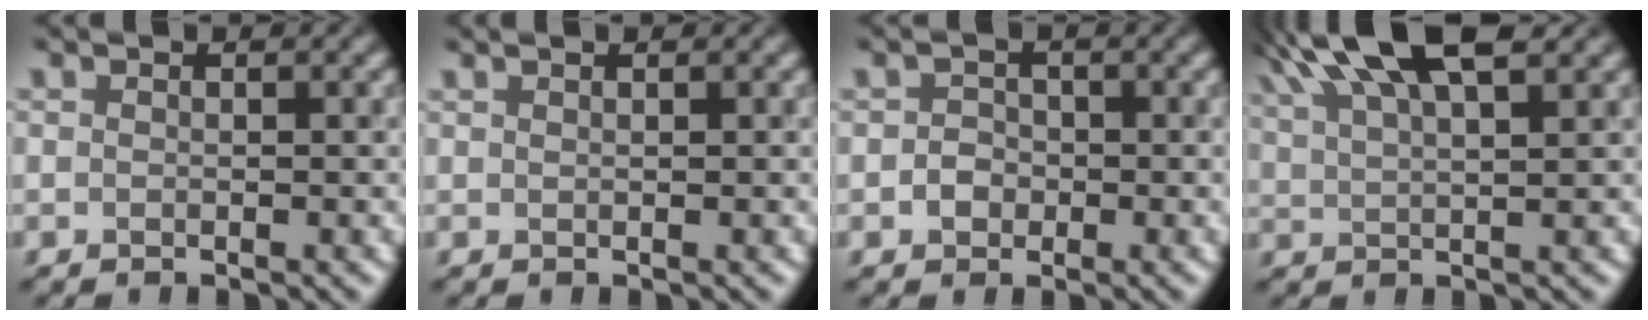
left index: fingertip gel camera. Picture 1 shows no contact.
{"total": 0.0}
{"total": 1.3, "force": [-0.4, 1.2, 0.4], "torque": [-0.002, 0.007, -0.008]}
{"total": 9.3, "force": [6.3, 2.6, 6.4], "torque": [-0.093, 0.036, 0.092]}